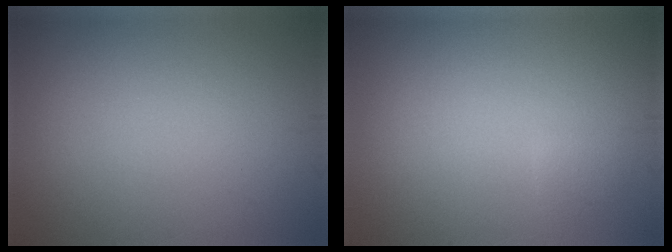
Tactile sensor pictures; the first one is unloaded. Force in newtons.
{"total": 0.8, "press": 0.8, "slide": 0.1}